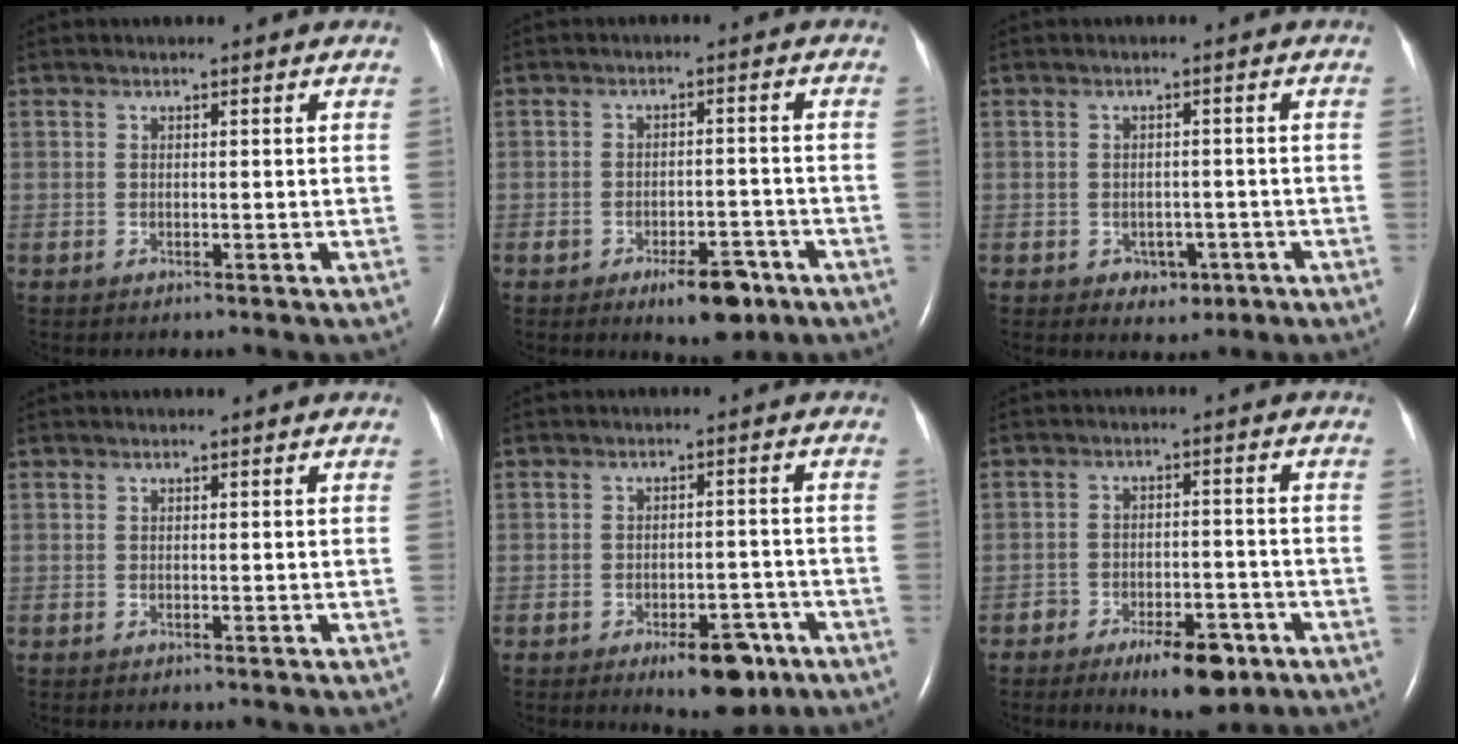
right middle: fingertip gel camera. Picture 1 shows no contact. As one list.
[{"total": 6.7, "force": [-4.1, 2.6, 4.6], "torque": [-0.066, -0.001, -0.056]}, {"total": 3.2, "force": [-1.4, 2.4, 1.5], "torque": [-0.011, 0.007, -0.007]}, {"total": 0.0}, {"total": 7.8, "force": [-4.6, 3.3, 5.3], "torque": [-0.066, 0.003, -0.060]}, {"total": 8.1, "force": [-5.0, 3.2, 5.5], "torque": [-0.081, 0.000, -0.073]}]